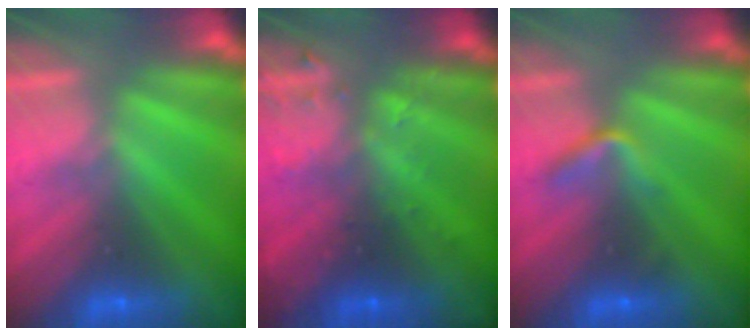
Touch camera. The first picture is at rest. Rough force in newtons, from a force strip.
{"total": 2.9}
{"total": 2.2}